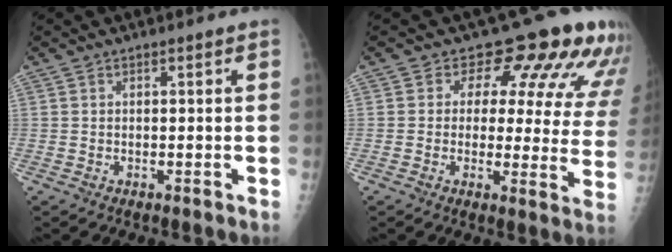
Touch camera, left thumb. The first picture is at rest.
{"total": 15.4, "force": [10.9, 7.0, 8.4], "torque": [-0.044, -0.055, 0.103]}